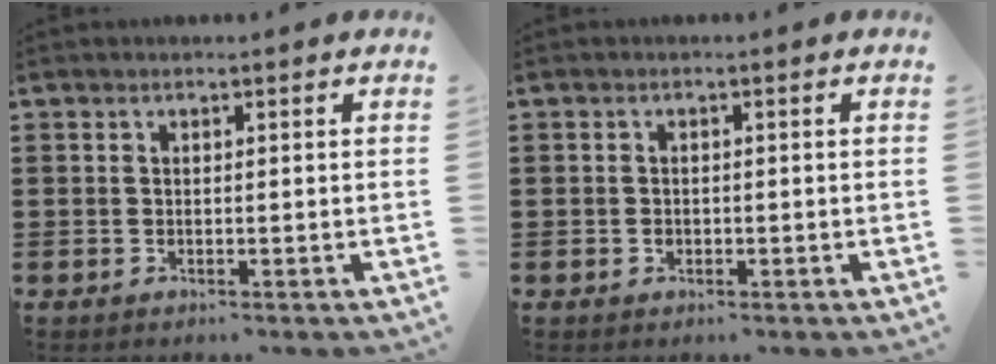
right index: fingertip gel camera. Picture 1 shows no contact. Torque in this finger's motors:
{"motor_torque": [1.18, 0.96, 0.27, 0.05]}